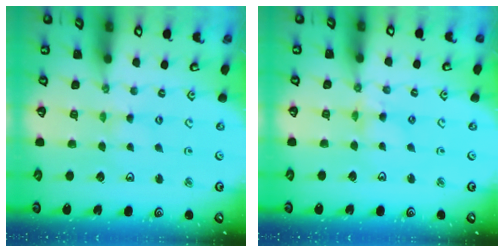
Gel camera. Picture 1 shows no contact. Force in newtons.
{"total": 3.9, "press": 3.9, "slide": 0.4}